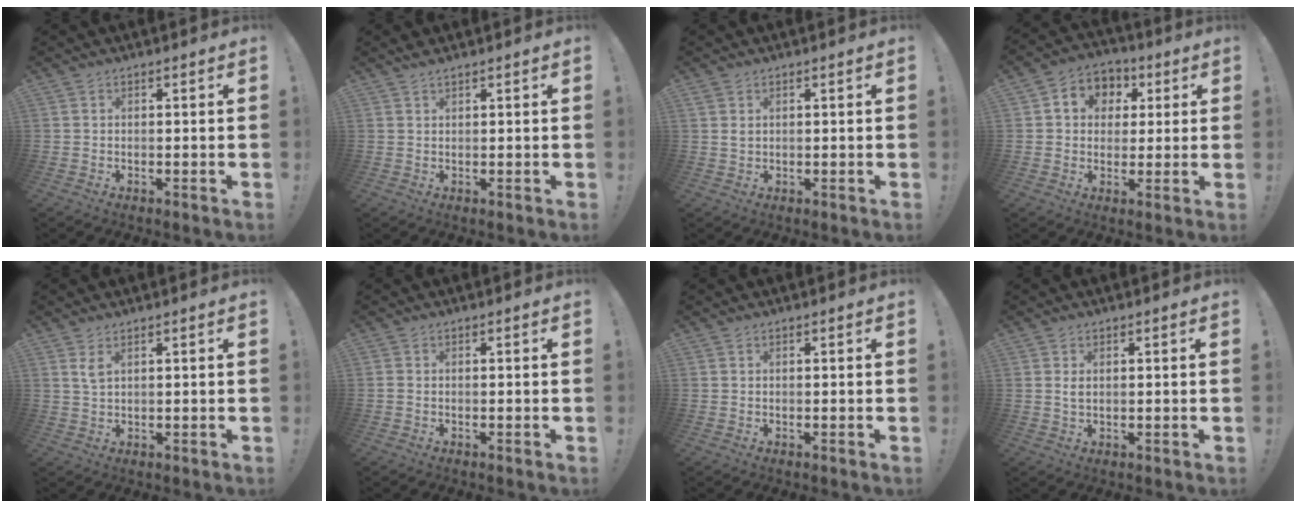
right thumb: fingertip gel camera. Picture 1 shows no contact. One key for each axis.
{"total": 1.4, "fx": 1.2, "fy": 0.2, "fz": 0.6, "tx": -0.006, "ty": -0.005, "tz": 0.021}
{"total": 1.7, "fx": 0.9, "fy": 1.1, "fz": 0.8, "tx": -0.002, "ty": -0.006, "tz": 0.015}
{"total": 8.4, "fx": 1.4, "fy": 7.6, "fz": 3.1, "tx": -0.043, "ty": 0.003, "tz": 0.033}
{"total": 2.6, "fx": 1.3, "fy": 0.8, "fz": 2.1, "tx": -0.029, "ty": -0.005, "tz": 0.021}
{"total": 0.6, "fx": -0.3, "fy": -0.1, "fz": 0.6, "tx": -0.012, "ty": -0.002, "tz": -0.005}
{"total": 0.0}
{"total": 1.7, "fx": 0.6, "fy": 0.9, "fz": 1.3, "tx": -0.026, "ty": 0.002, "tz": 0.010}